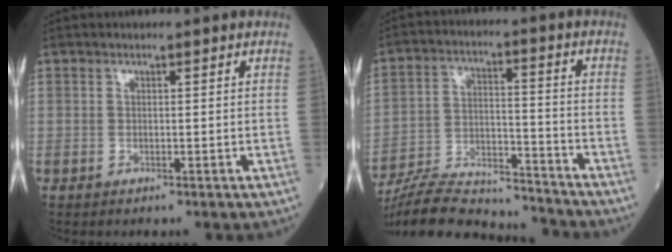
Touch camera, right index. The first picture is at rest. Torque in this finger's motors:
{"motor_torque": [-0.40, -0.49, -0.78, -0.21]}